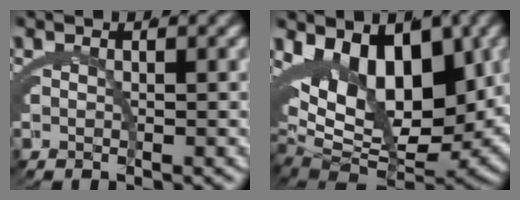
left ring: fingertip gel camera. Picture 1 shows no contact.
{"total": 16.3, "force": [-1.2, 11.0, 11.9], "torque": [-0.225, -0.049, 0.007]}